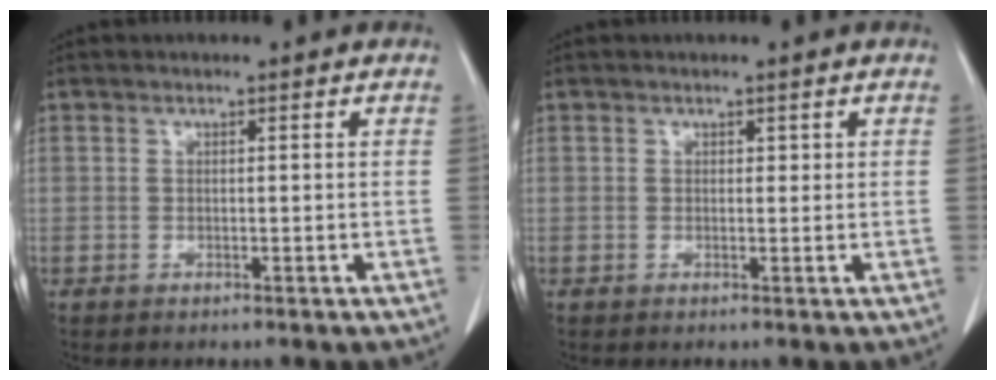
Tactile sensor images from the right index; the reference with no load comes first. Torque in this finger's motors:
{"motor_torque": [-0.03, -0.02, 0.00, -0.01]}